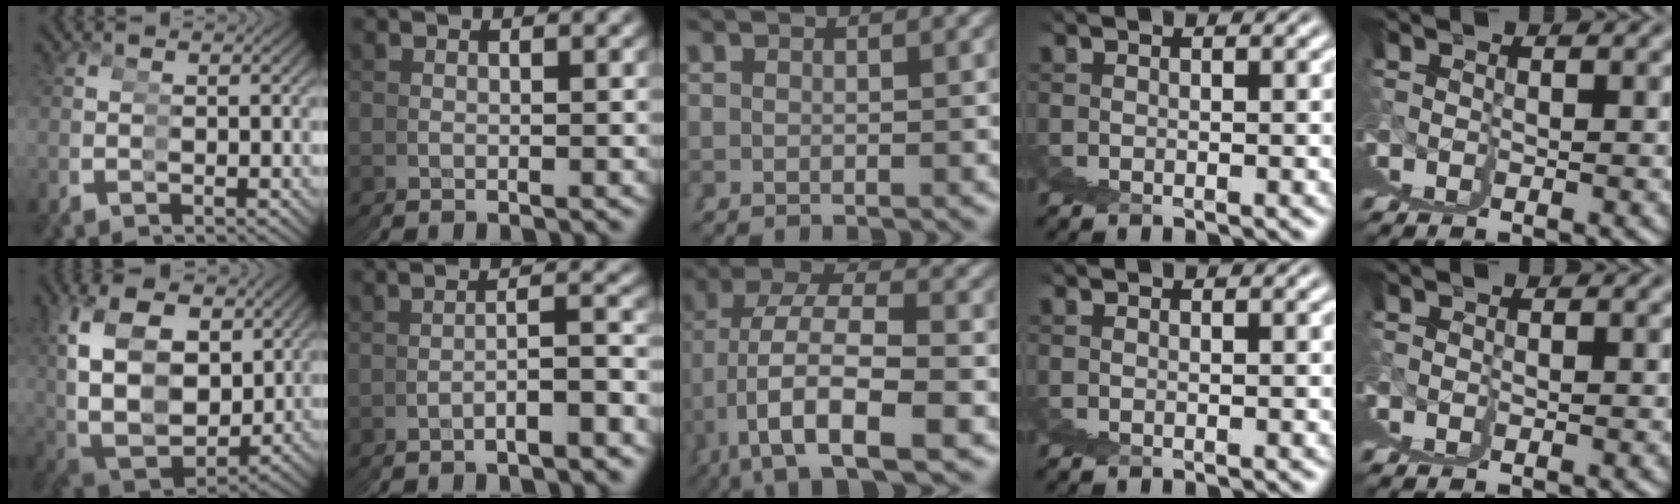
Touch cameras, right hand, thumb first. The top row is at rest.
{"thumb": {"total": 10.3, "force": [1.6, 8.2, 6.0], "torque": [-0.161, -0.037, 0.043]}, "index": {"total": 2.5, "force": [-2.1, -0.7, 1.3], "torque": [-0.012, 0.009, -0.040]}, "middle": {"total": 9.0, "force": [-3.6, 4.6, 6.9], "torque": [-0.145, -0.034, -0.043]}}